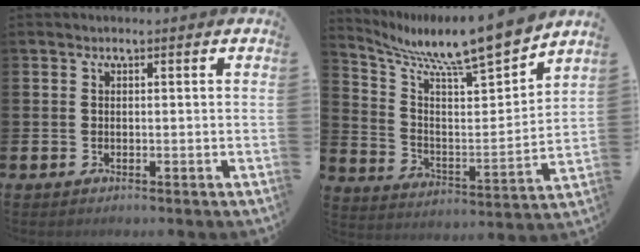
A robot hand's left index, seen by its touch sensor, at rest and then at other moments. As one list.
[{"total": 10.9, "force": [10.2, 0.6, 3.7], "torque": [-0.097, -0.091, 0.169]}]